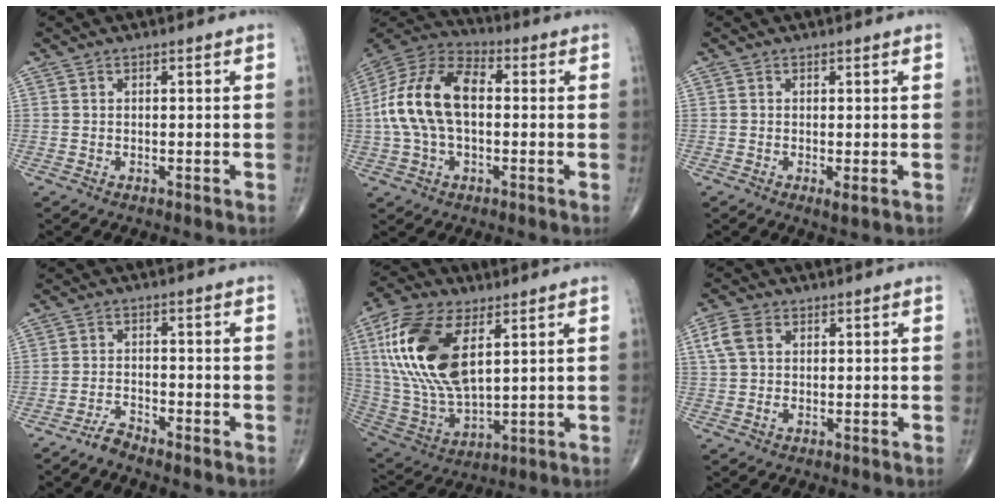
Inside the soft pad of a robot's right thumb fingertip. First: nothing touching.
{"total": 16.4, "force": [0.6, 9.5, 13.3], "torque": [-0.261, 0.037, 0.002]}
{"total": 1.4, "force": [-0.3, 0.4, 1.3], "torque": [-0.020, -0.006, -0.007]}
{"total": 2.8, "force": [-2.7, 0.3, 0.8], "torque": [-0.019, 0.009, -0.056]}
{"total": 21.1, "force": [6.6, 10.5, 17.1], "torque": [-0.352, -0.021, 0.127]}
{"total": 5.1, "force": [1.4, 3.5, 3.4], "torque": [-0.075, 0.007, 0.027]}